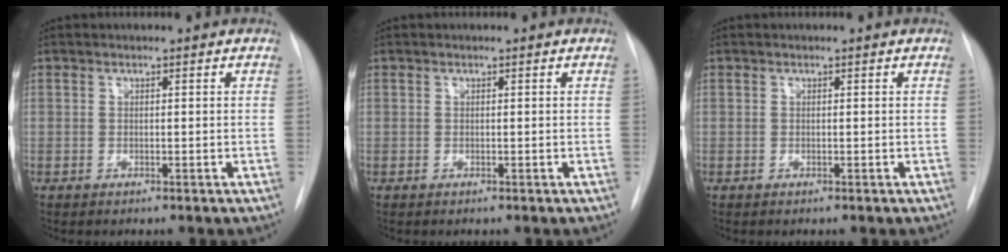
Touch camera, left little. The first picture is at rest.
{"total": 0.0}
{"total": 0.0}